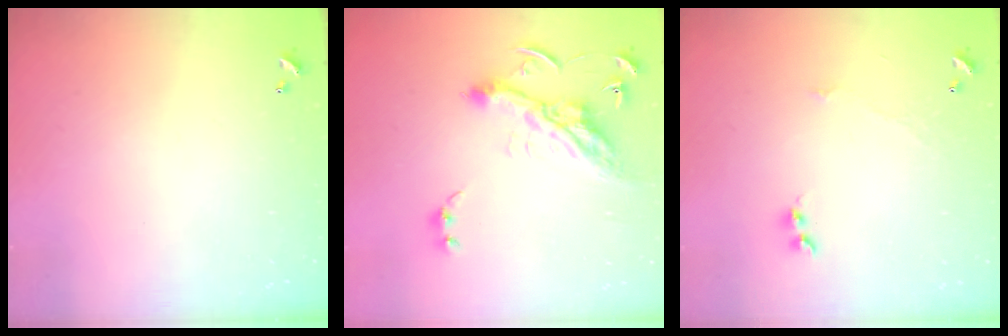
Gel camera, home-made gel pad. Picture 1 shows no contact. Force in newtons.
{"total": 14.1, "press": 14.0, "slide": 1.1}
{"total": 1.9, "press": 1.9, "slide": 0.3}